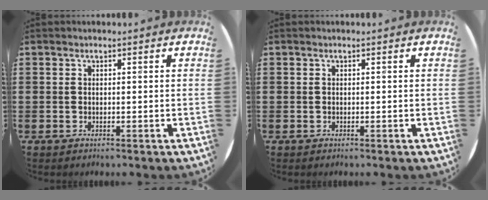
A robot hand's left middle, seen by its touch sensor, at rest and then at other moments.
{"total": 0.0}